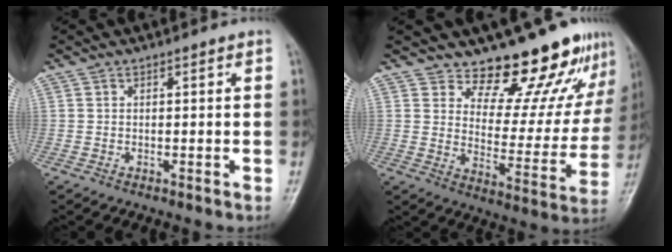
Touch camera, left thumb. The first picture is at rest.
{"total": 15.7, "force": [13.5, 6.0, 5.3], "torque": [-0.012, -0.117, 0.181]}